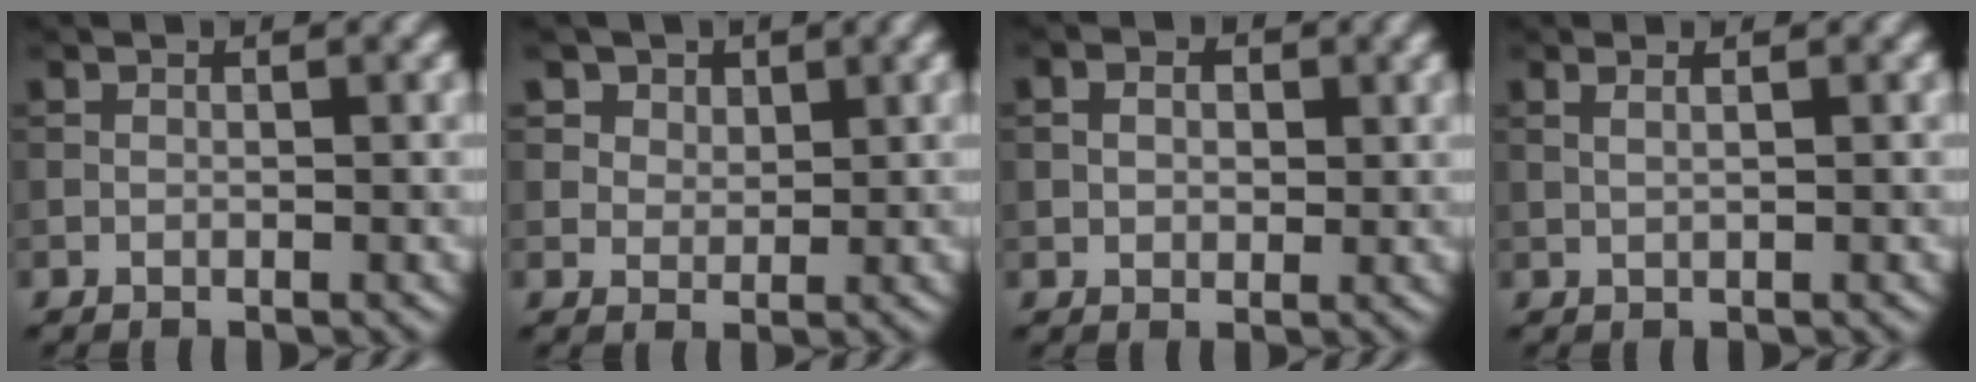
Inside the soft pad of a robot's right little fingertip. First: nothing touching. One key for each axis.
{"total": 5.3, "fx": 3.2, "fy": 3.6, "fz": 2.1, "tx": -0.057, "ty": -0.004, "tz": 0.057}
{"total": 2.8, "fx": 0.8, "fy": 2.2, "fz": 1.6, "tx": -0.032, "ty": 0.004, "tz": 0.003}
{"total": 1.7, "fx": 0.9, "fy": 0.7, "fz": 1.2, "tx": -0.009, "ty": -0.001, "tz": -0.003}